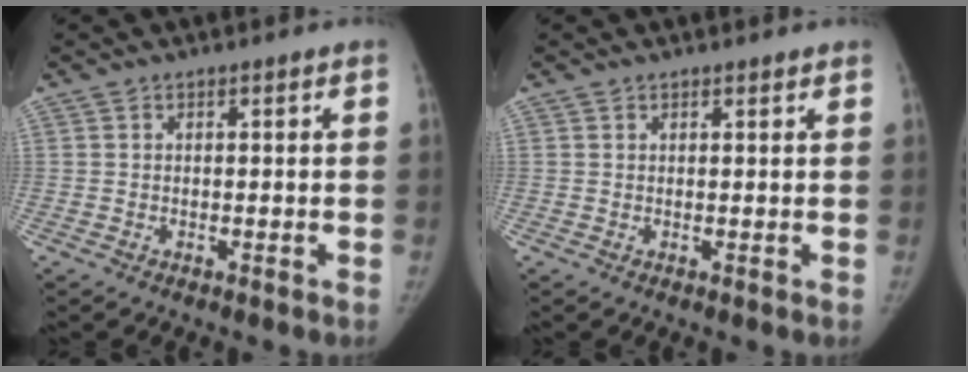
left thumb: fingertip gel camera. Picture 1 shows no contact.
{"total": 0.7, "force": [0.7, 0.2, 0.0], "torque": [0.002, -0.004, 0.010]}